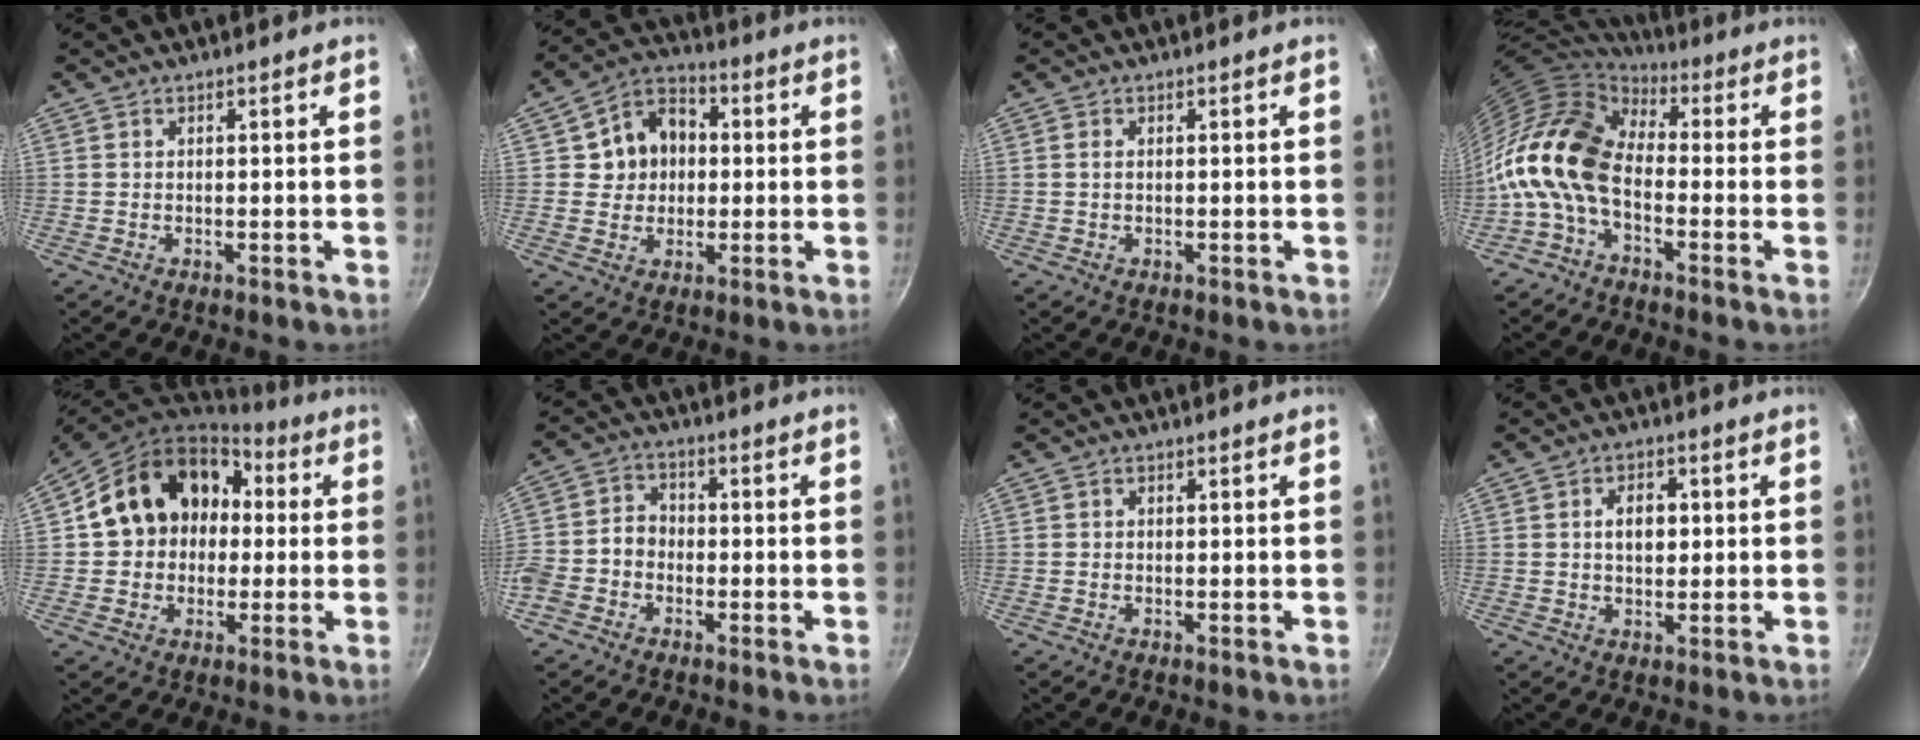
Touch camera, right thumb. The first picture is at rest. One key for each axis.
{"total": 10.2, "fx": 1.3, "fy": 8.8, "fz": 5.1, "tx": -0.050, "ty": 0.014, "tz": 0.007}
{"total": 0.9, "fx": 0.1, "fy": 0.5, "fz": 0.7, "tx": -0.014, "ty": 0.002, "tz": 0.001}
{"total": 15.2, "fx": -2.1, "fy": 9.5, "fz": 11.7, "tx": -0.210, "ty": 0.028, "tz": -0.059}
{"total": 18.2, "fx": 2.2, "fy": 15.2, "fz": 9.9, "tx": -0.142, "ty": 0.056, "tz": 0.032}
{"total": 7.4, "fx": -2.8, "fy": 5.9, "fz": 3.6, "tx": -0.056, "ty": 0.038, "tz": -0.068}
{"total": 0.0}
{"total": 5.1, "fx": 0.7, "fy": 3.4, "fz": 3.7, "tx": -0.041, "ty": 0.005, "tz": 0.008}